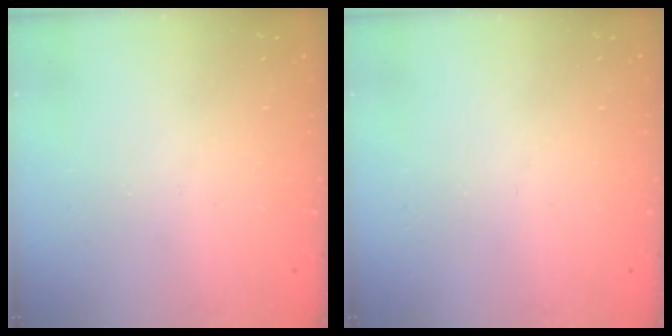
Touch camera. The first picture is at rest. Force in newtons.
{"total": 0.0}